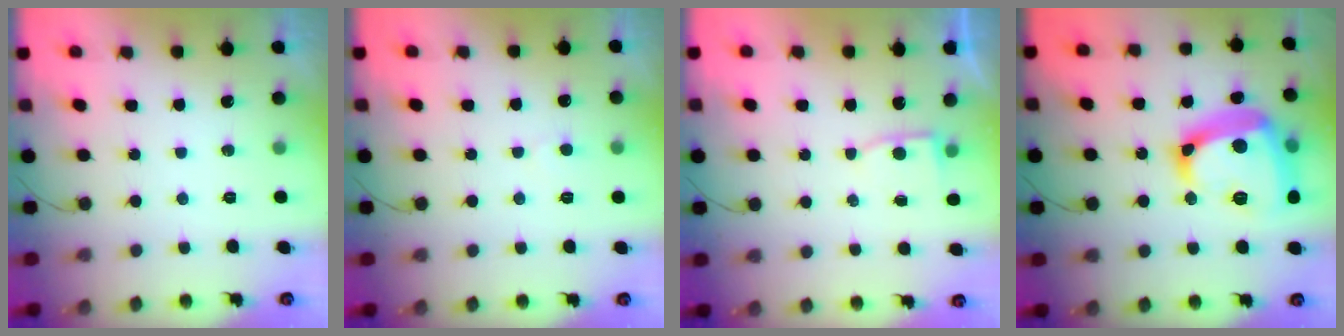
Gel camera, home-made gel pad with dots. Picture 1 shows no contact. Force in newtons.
{"total": 2.8, "press": 2.8, "slide": 0.2}
{"total": 3.3, "press": 3.2, "slide": 0.3}
{"total": 22.5, "press": 22.4, "slide": 1.9}